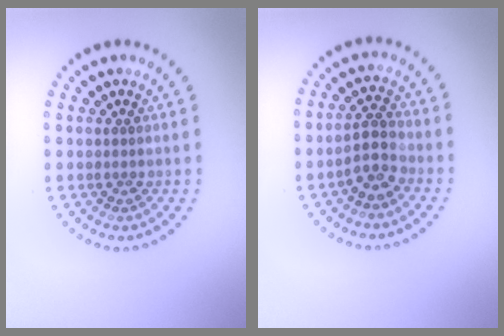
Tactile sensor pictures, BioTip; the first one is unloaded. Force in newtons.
{"total": 2.9, "press": 2.7, "slide": 1.0}